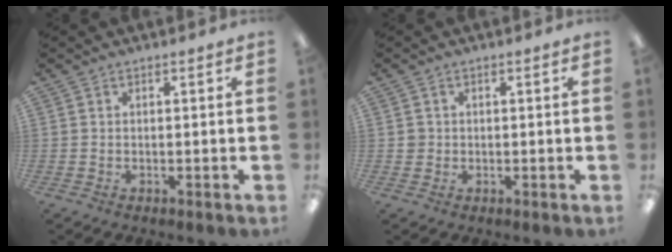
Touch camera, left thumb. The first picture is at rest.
{"total": 1.5, "force": [0.2, 1.4, 0.1], "torque": [-0.002, 0.006, 0.001]}